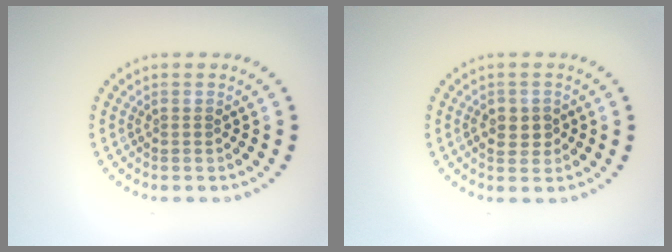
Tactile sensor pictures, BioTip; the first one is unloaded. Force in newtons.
{"total": 2.4, "press": 2.4, "slide": 0.5}